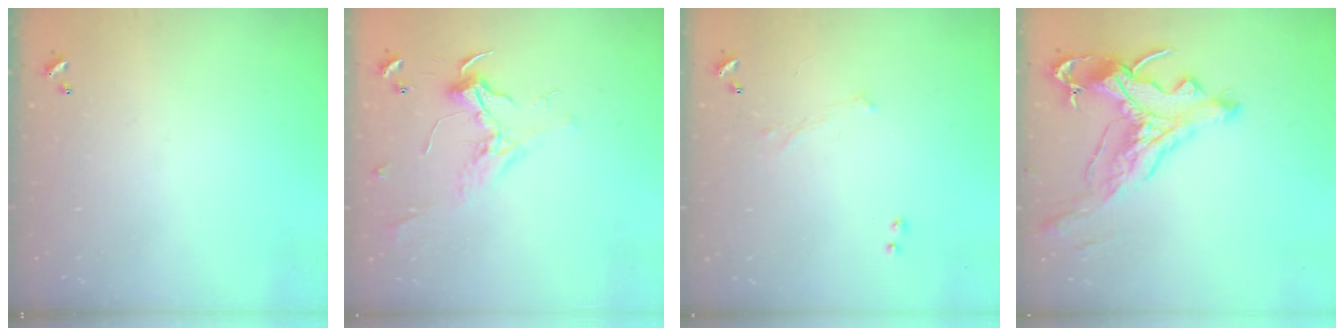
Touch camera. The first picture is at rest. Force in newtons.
{"total": 2.3, "press": 2.2, "slide": 0.7}
{"total": 0.7, "press": 0.3, "slide": 0.6}
{"total": 3.2, "press": 2.8, "slide": 1.6}